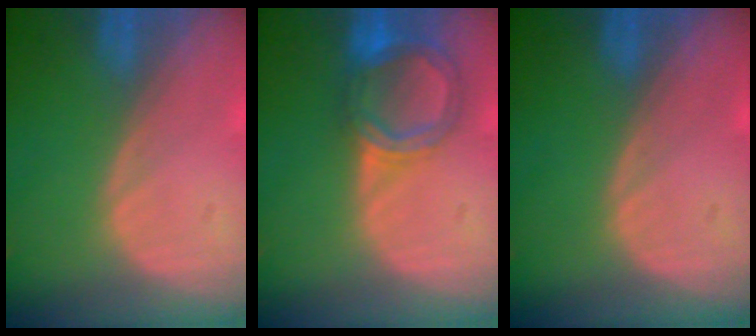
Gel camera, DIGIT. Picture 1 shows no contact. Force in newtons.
{"total": 6.3, "press": 5.8, "slide": 2.4}
{"total": 0.0}